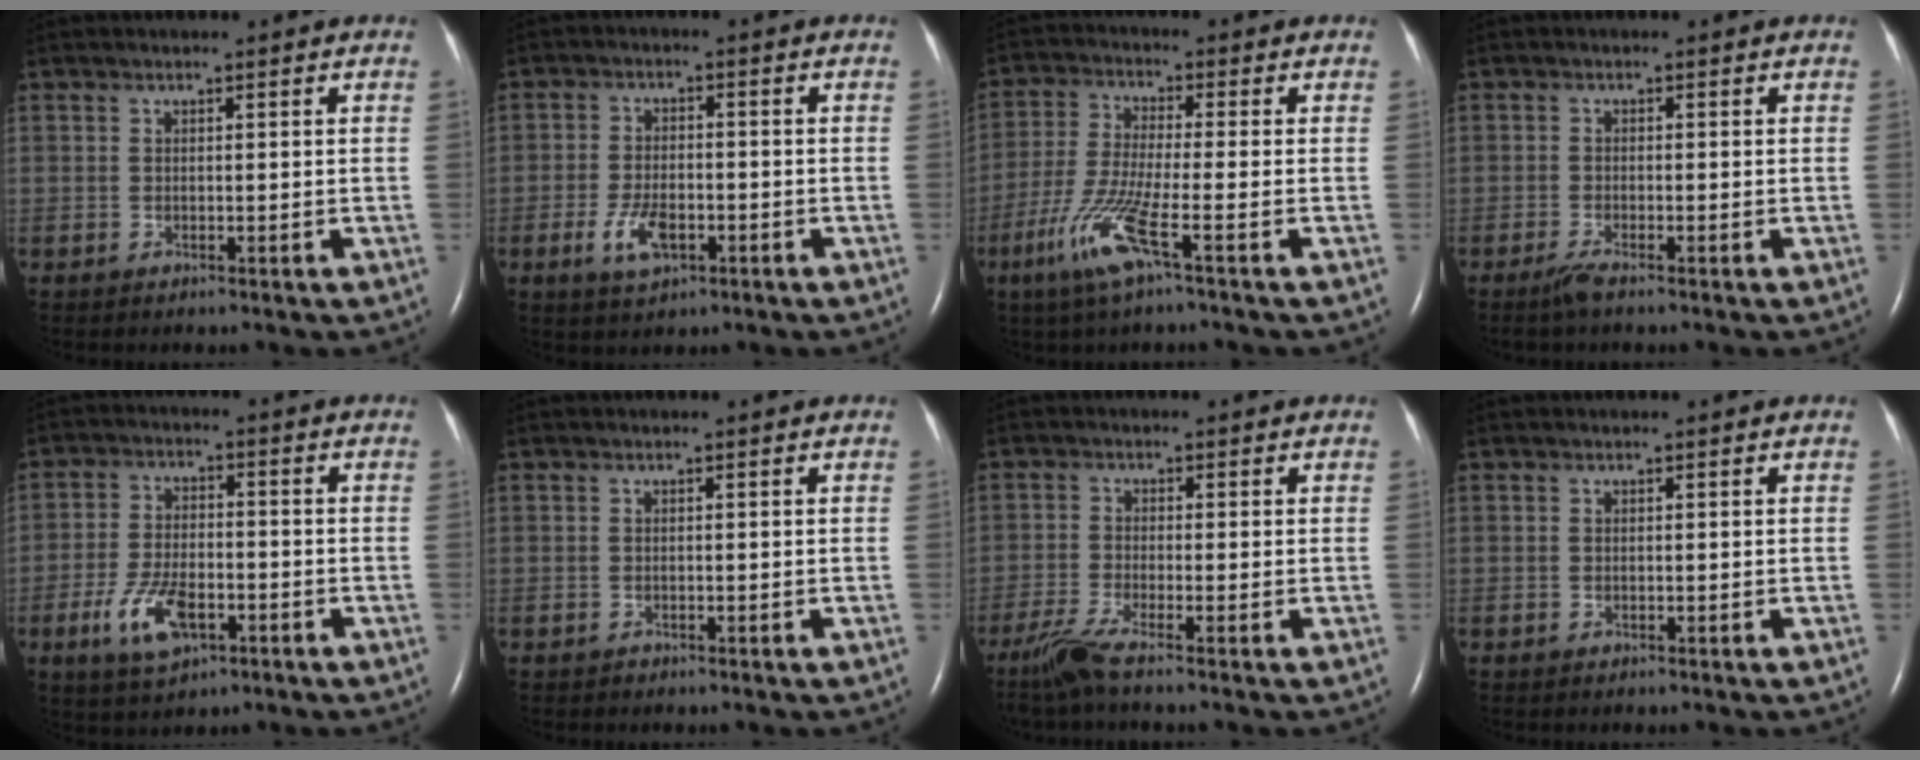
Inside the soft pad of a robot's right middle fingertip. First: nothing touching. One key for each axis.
{"total": 5.3, "fx": -2.3, "fy": 2.4, "fz": 4.1, "tx": -0.087, "ty": -0.003, "tz": -0.037}
{"total": 8.6, "fx": -4.2, "fy": -0.2, "fz": 7.6, "tx": -0.164, "ty": -0.021, "tz": -0.087}
{"total": 1.8, "fx": -1.4, "fy": -0.1, "fz": 1.1, "tx": -0.036, "ty": -0.007, "tz": -0.032}
{"total": 8.1, "fx": -3.6, "fy": 3.6, "fz": 6.4, "tx": -0.137, "ty": -0.005, "tz": -0.062}
{"total": 0.0}
{"total": 4.7, "fx": -3.6, "fy": -0.5, "fz": 3.0, "tx": -0.070, "ty": -0.019, "tz": -0.076}
{"total": 0.0}